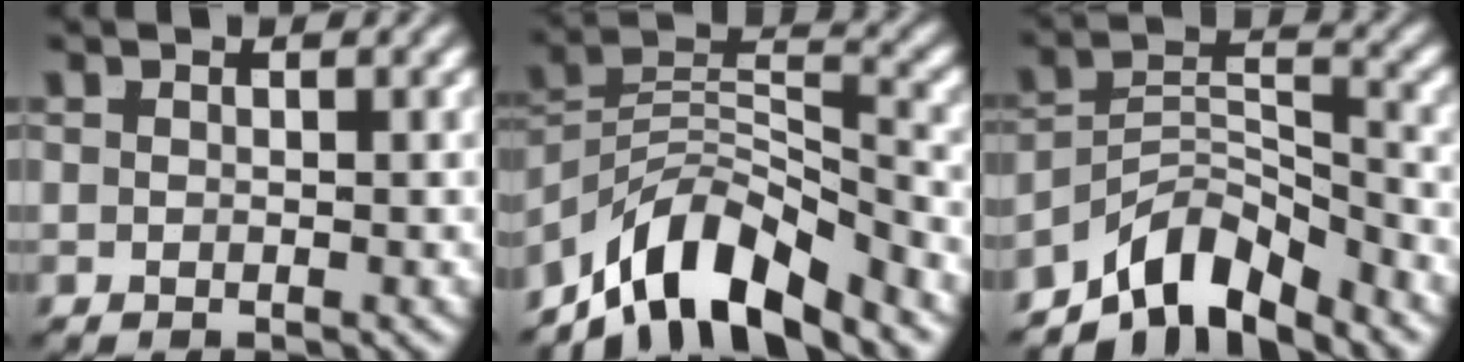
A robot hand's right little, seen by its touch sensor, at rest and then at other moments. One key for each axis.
{"total": 10.5, "fx": -4.9, "fy": 6.5, "fz": 6.5, "tx": -0.107, "ty": -0.031, "tz": -0.074}
{"total": 8.8, "fx": -5.9, "fy": 4.7, "fz": 4.6, "tx": -0.061, "ty": -0.026, "tz": -0.090}